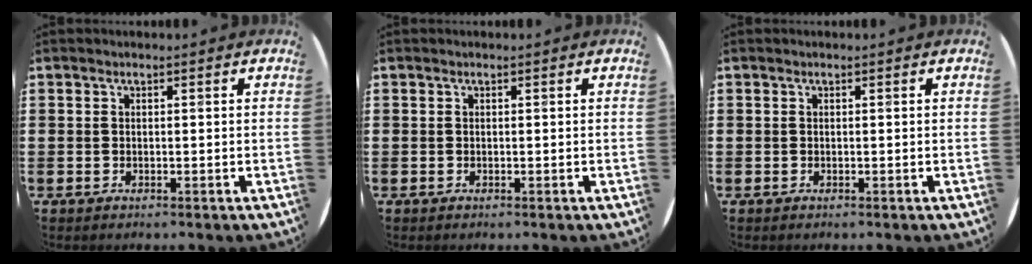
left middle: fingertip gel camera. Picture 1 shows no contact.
{"total": 0.0}
{"total": 0.0}